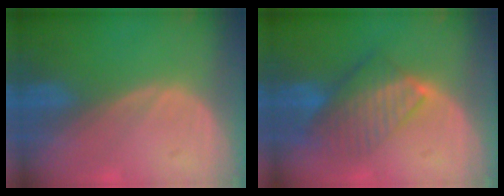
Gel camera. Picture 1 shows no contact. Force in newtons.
{"total": 8.1, "press": 7.1, "slide": 4.0}